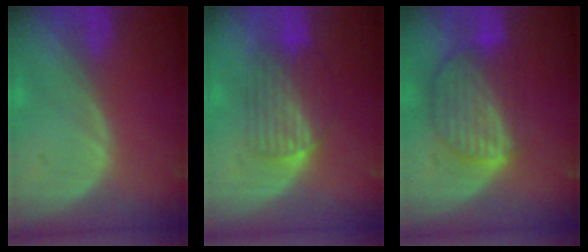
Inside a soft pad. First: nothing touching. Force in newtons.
{"total": 6.3, "press": 6.2, "slide": 1.1}
{"total": 9.0, "press": 7.8, "slide": 4.5}